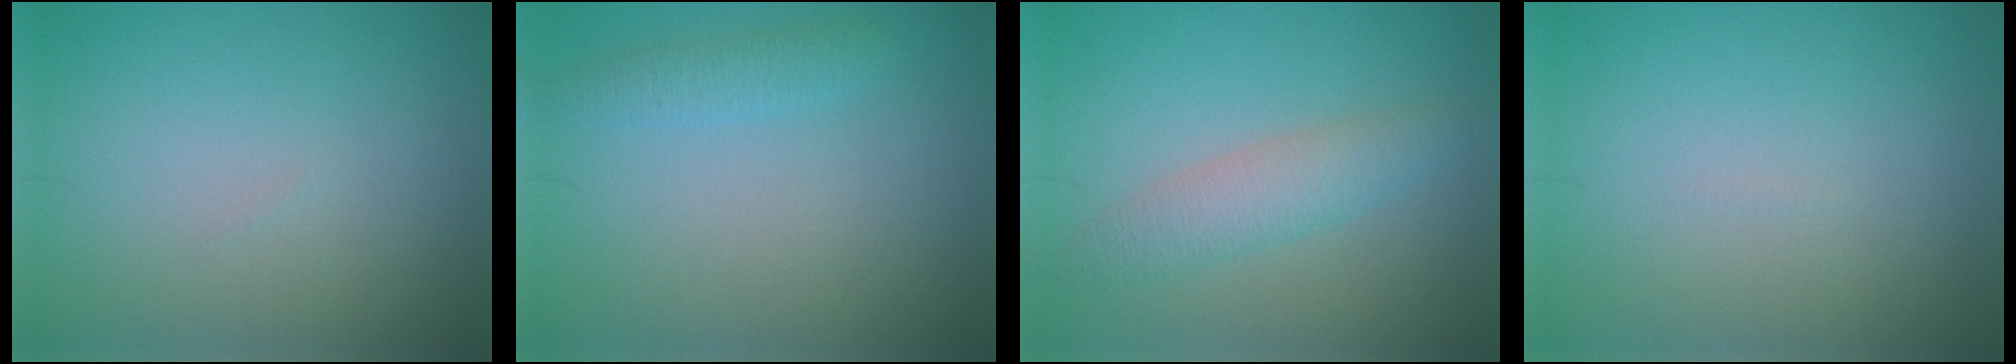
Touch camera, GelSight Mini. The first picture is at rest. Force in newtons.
{"total": 1.6, "press": 1.6, "slide": 0.0}
{"total": 3.0, "press": 3.0, "slide": 0.0}
{"total": 0.0}